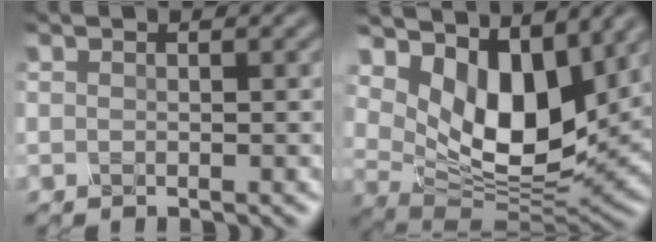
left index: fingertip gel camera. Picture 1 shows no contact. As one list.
[{"total": 8.6, "force": [3.9, 4.8, 6.1], "torque": [-0.117, -0.017, 0.078]}]